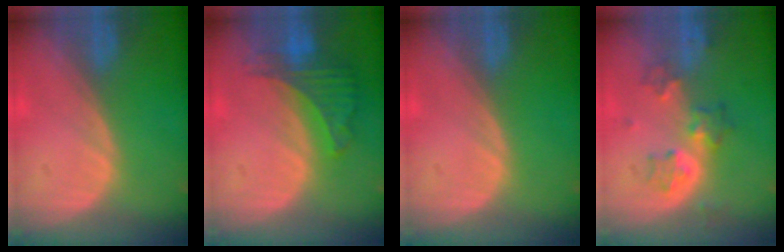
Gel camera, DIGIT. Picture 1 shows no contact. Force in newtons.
{"total": 6.3, "press": 5.9, "slide": 2.3}
{"total": 0.0}
{"total": 5.4, "press": 5.1, "slide": 1.5}